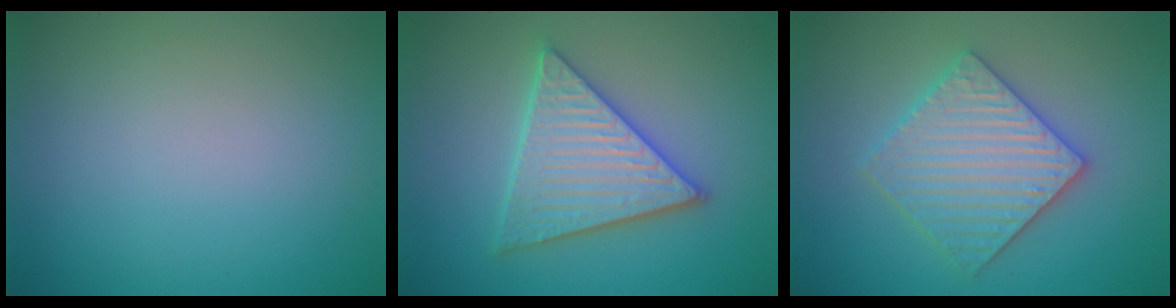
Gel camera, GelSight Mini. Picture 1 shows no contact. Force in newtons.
{"total": 5.6, "press": 5.6, "slide": 0.7}
{"total": 5.7, "press": 5.6, "slide": 1.1}